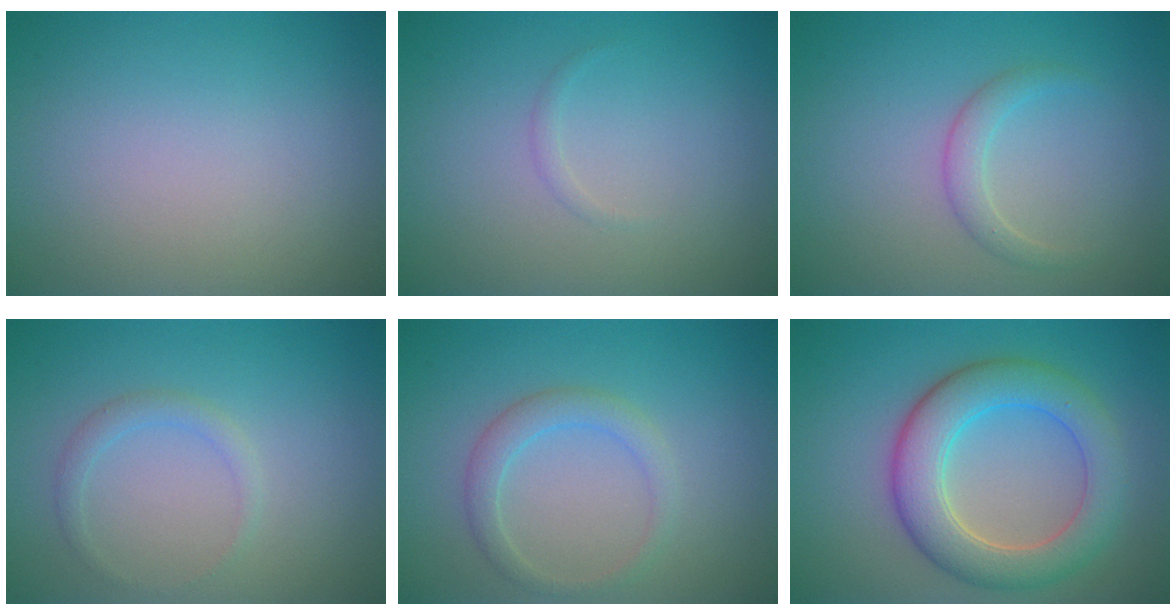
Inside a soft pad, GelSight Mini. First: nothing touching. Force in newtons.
{"total": 0.5, "press": 0.5, "slide": 0.0}
{"total": 1.7, "press": 1.7, "slide": 0.1}
{"total": 1.3, "press": 1.3, "slide": 0.1}
{"total": 2.2, "press": 2.2, "slide": 0.2}
{"total": 6.4, "press": 6.4, "slide": 0.3}